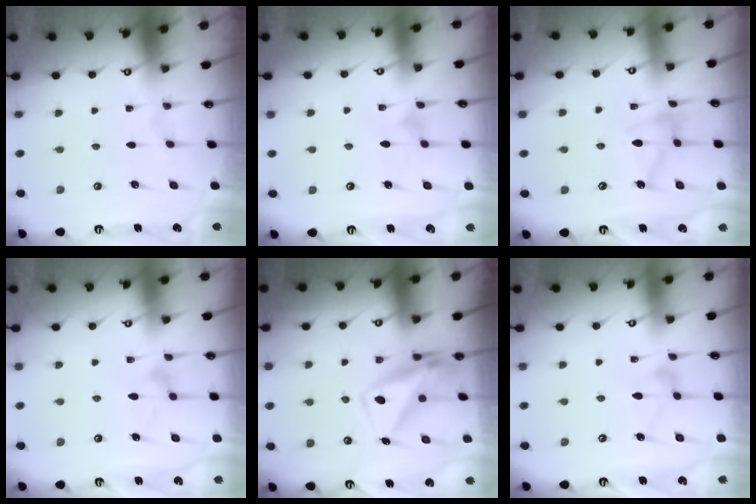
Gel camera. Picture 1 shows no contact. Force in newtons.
{"total": 6.0, "press": 5.9, "slide": 0.4}
{"total": 10.3, "press": 10.3, "slide": 0.8}
{"total": 11.5, "press": 11.5, "slide": 0.3}
{"total": 10.9, "press": 10.8, "slide": 1.6}
{"total": 10.1, "press": 10.1, "slide": 0.5}